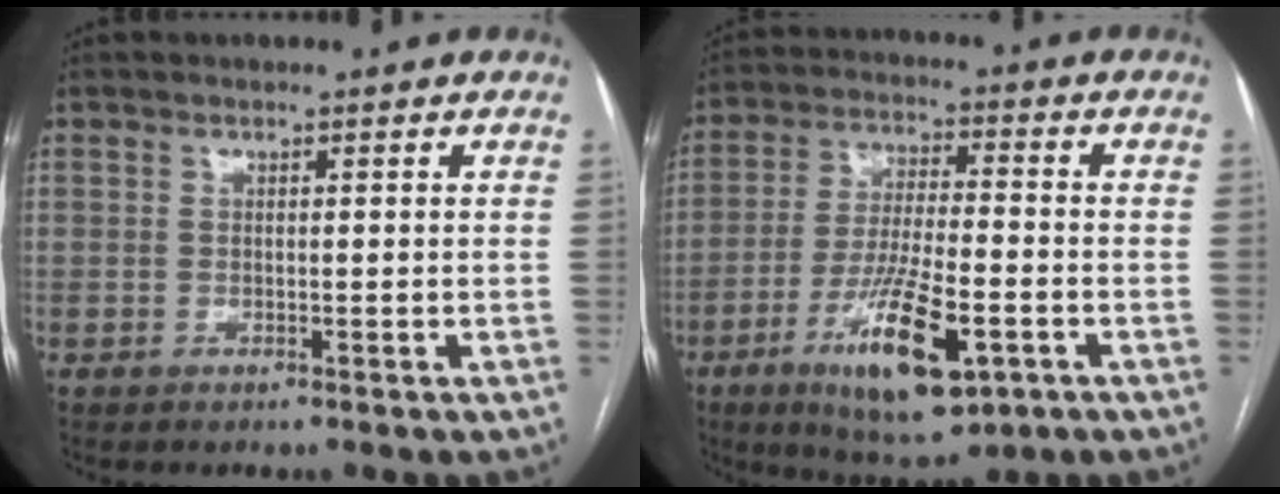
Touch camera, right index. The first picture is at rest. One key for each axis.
{"total": 14.3, "fx": -6.1, "fy": 3.5, "fz": 12.5, "tx": -0.228, "ty": -0.018, "tz": -0.094}